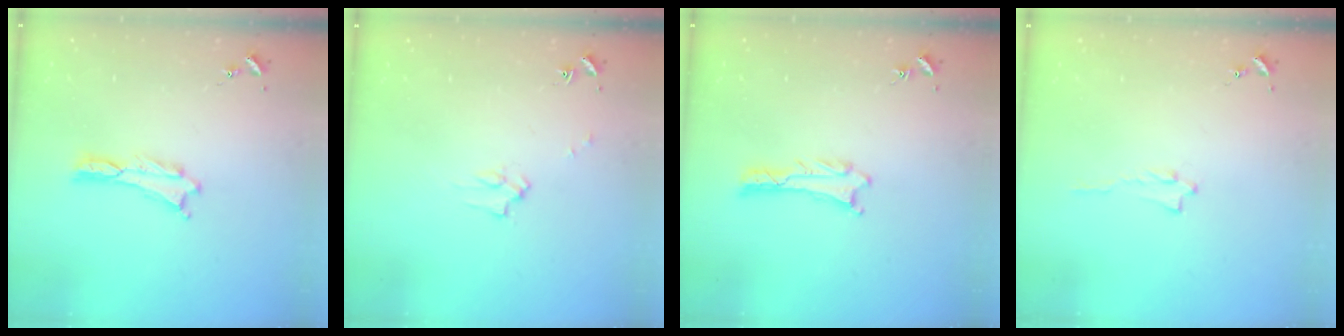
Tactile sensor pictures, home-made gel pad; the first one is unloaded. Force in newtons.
{"total": 2.2, "press": 2.2, "slide": 0.2}
{"total": 0.8, "press": 0.7, "slide": 0.1}
{"total": 0.6, "press": 0.6, "slide": 0.1}